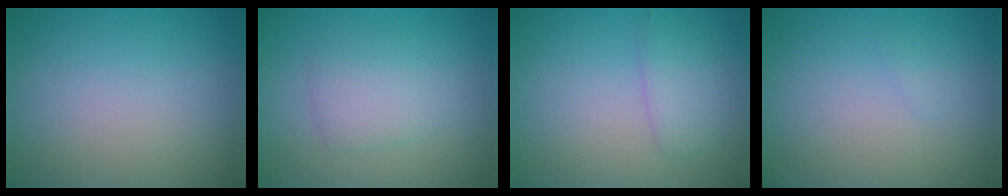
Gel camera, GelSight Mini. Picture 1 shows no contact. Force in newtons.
{"total": 2.7, "press": 2.7, "slide": 0.1}
{"total": 2.4, "press": 2.4, "slide": 0.1}
{"total": 0.6, "press": 0.6, "slide": 0.0}